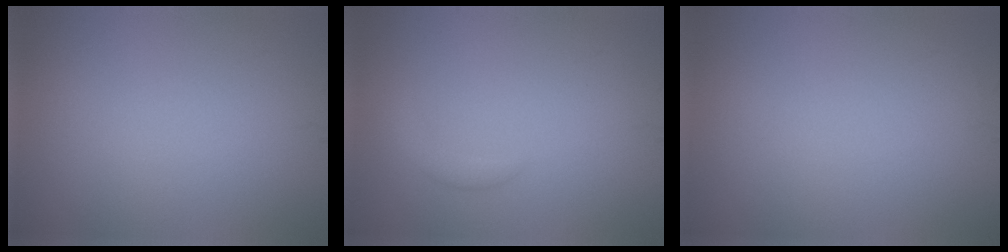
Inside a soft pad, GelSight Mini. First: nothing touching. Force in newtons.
{"total": 1.4, "press": 1.4, "slide": 0.1}
{"total": 0.0}